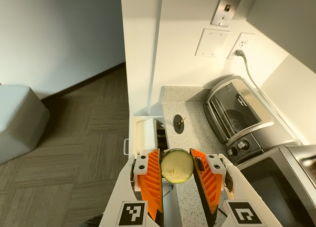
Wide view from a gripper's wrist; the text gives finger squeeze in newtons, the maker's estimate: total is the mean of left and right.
{"total": 9.9, "left": 10.0, "right": 9.9}